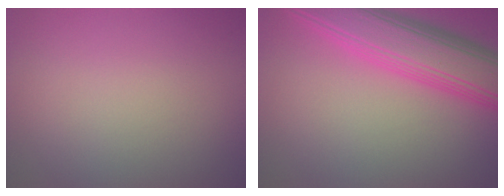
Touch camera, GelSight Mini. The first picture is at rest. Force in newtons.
{"total": 7.9, "press": 7.9, "slide": 0.3}